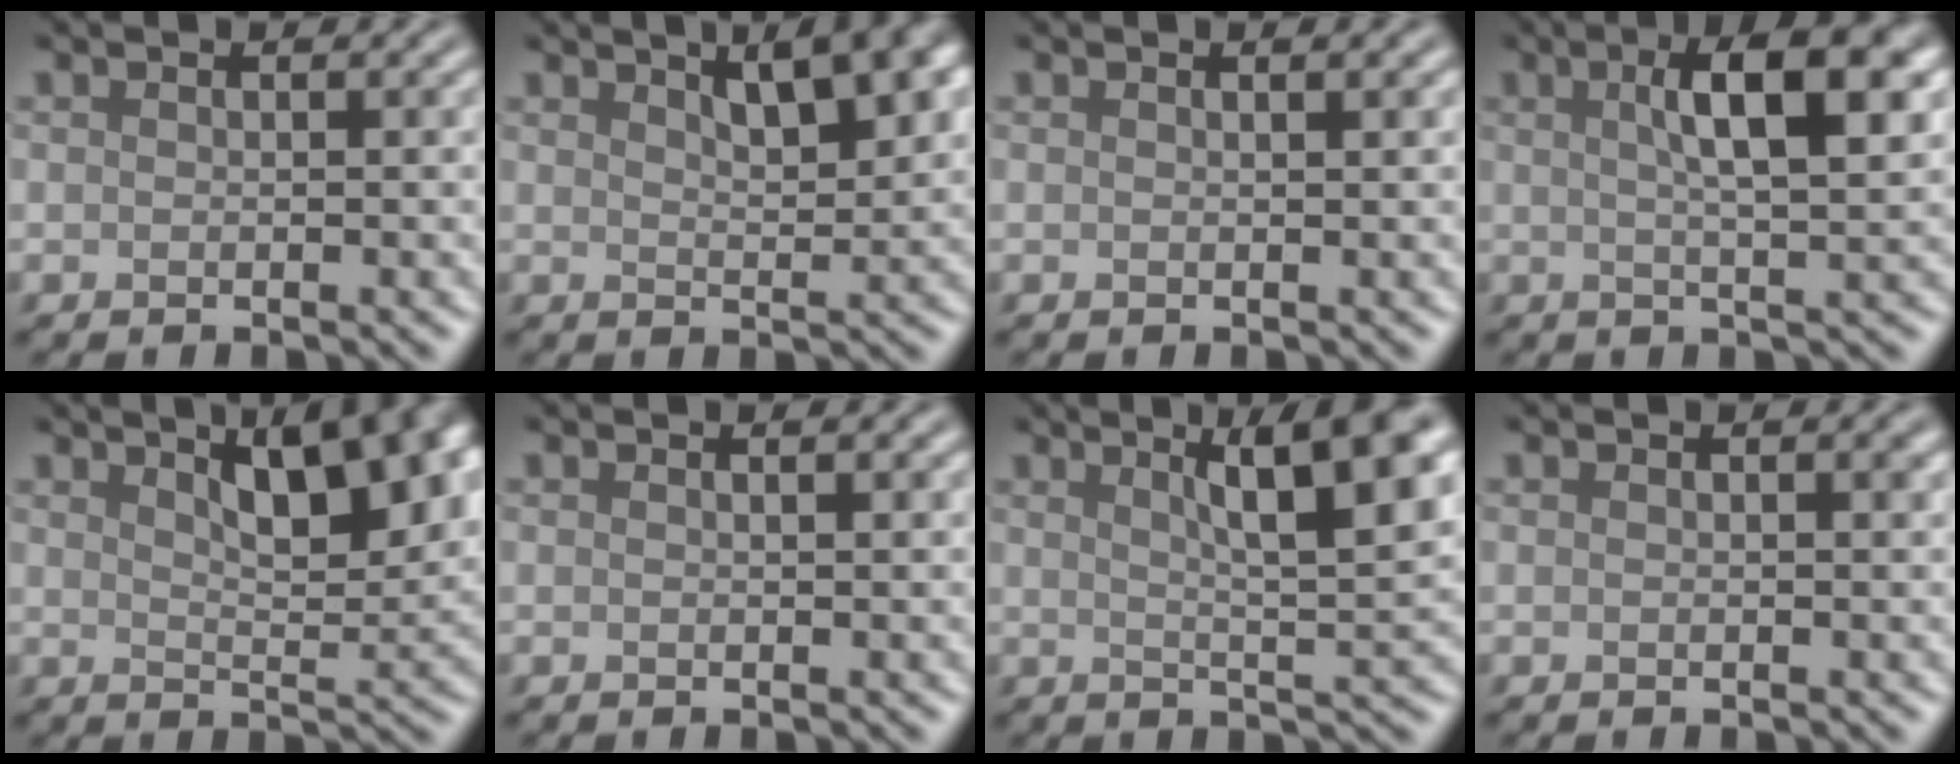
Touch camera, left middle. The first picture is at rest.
{"total": 6.4, "force": [3.6, 2.2, 4.9], "torque": [-0.044, 0.026, 0.040]}
{"total": 1.9, "force": [1.0, 0.9, 1.4], "torque": [-0.001, 0.001, -0.009]}
{"total": 7.0, "force": [1.9, 1.8, 6.5], "torque": [-0.081, 0.011, 0.030]}
{"total": 9.1, "force": [4.3, 3.3, 7.3], "torque": [-0.081, 0.019, 0.061]}
{"total": 1.6, "force": [0.8, 0.7, 1.2], "torque": [0.000, -0.001, -0.007]}
{"total": 8.5, "force": [3.5, 1.9, 7.5], "torque": [-0.076, 0.020, 0.050]}
{"total": 1.6, "force": [0.7, 0.7, 1.3], "torque": [-0.003, 0.004, -0.002]}